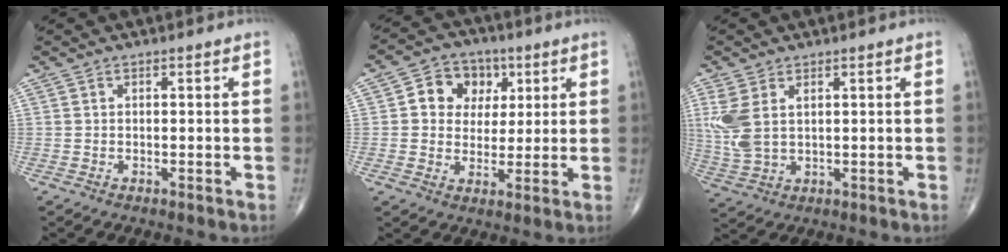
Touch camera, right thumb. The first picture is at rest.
{"total": 9.2, "force": [2.6, 7.7, 4.3], "torque": [-0.020, 0.000, 0.039]}
{"total": 7.4, "force": [2.1, 4.4, 5.6], "torque": [-0.146, 0.000, 0.054]}